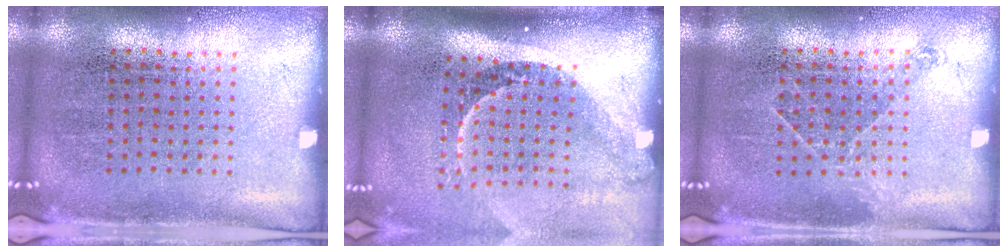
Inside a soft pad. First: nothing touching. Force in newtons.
{"total": 2.2, "press": 1.5, "slide": 1.6}
{"total": 1.0, "press": 0.8, "slide": 0.6}